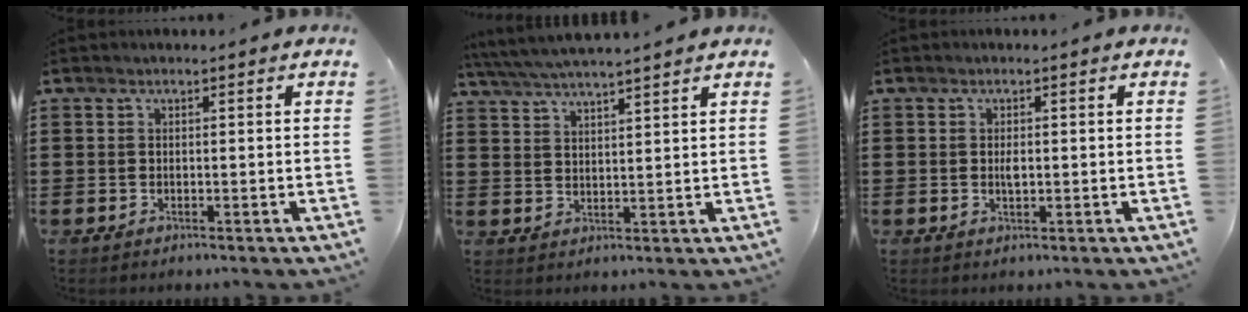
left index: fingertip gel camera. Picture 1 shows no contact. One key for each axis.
{"total": 4.3, "fx": 4.0, "fy": -0.4, "fz": 1.5, "tx": -0.042, "ty": -0.017, "tz": 0.070}
{"total": 1.5, "fx": 0.0, "fy": 0.6, "fz": 1.3, "tx": -0.027, "ty": 0.002, "tz": -0.001}